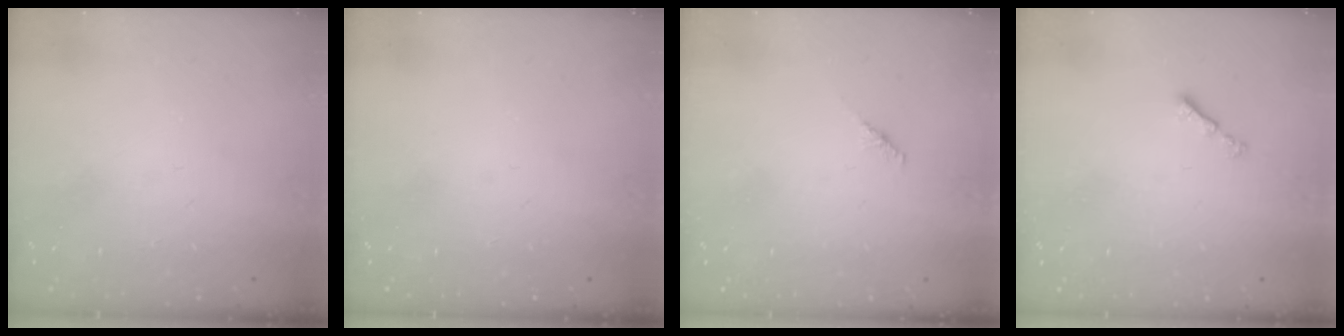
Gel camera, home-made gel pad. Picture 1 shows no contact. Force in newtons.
{"total": 0.0}
{"total": 2.9, "press": 2.8, "slide": 0.8}
{"total": 1.4, "press": 1.3, "slide": 0.5}